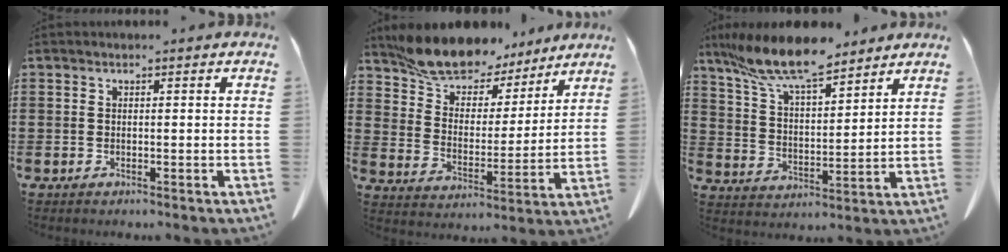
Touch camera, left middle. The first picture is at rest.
{"total": 9.6, "force": [9.0, 2.8, 2.1], "torque": [-0.085, -0.053, 0.170]}
{"total": 11.5, "force": [9.5, 2.1, 6.0], "torque": [-0.148, -0.036, 0.173]}